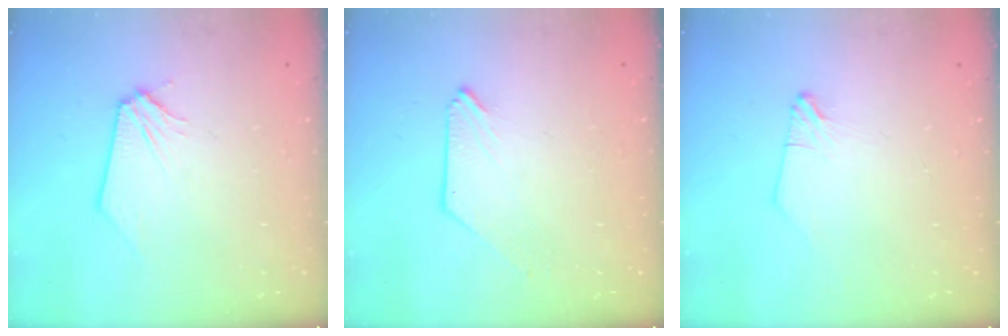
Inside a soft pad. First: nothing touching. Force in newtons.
{"total": 0.0}
{"total": 1.0, "press": 1.0, "slide": 0.1}